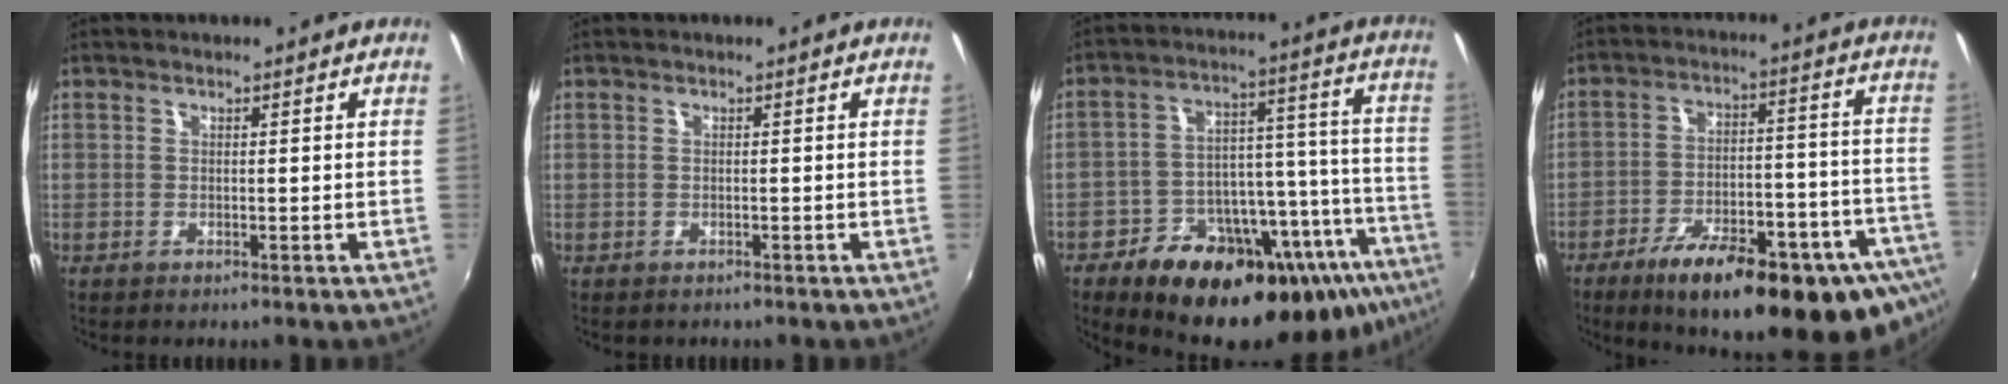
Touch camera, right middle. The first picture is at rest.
{"total": 0.9, "force": [-0.5, 0.7, -0.1], "torque": [-0.001, -0.002, -0.006]}
{"total": 28.9, "force": [-20.2, 12.5, 16.5], "torque": [-0.236, 0.014, -0.271]}
{"total": 27.0, "force": [-17.0, 8.5, 19.2], "torque": [-0.281, -0.029, -0.228]}